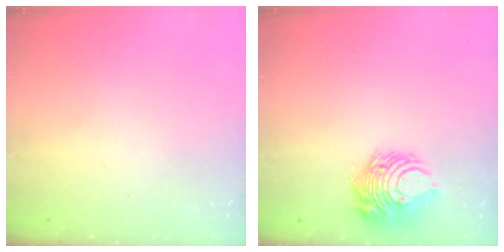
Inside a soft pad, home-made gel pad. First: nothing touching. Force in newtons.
{"total": 9.1, "press": 9.1, "slide": 0.4}